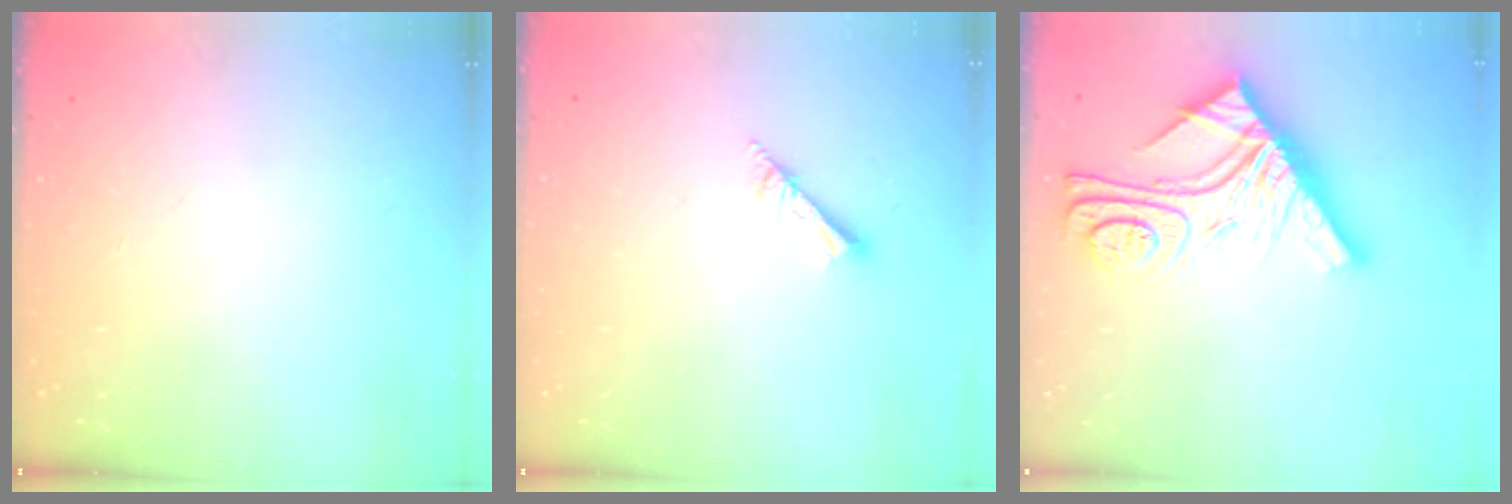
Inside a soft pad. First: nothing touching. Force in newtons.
{"total": 1.7, "press": 1.6, "slide": 0.1}
{"total": 21.9, "press": 21.8, "slide": 2.1}